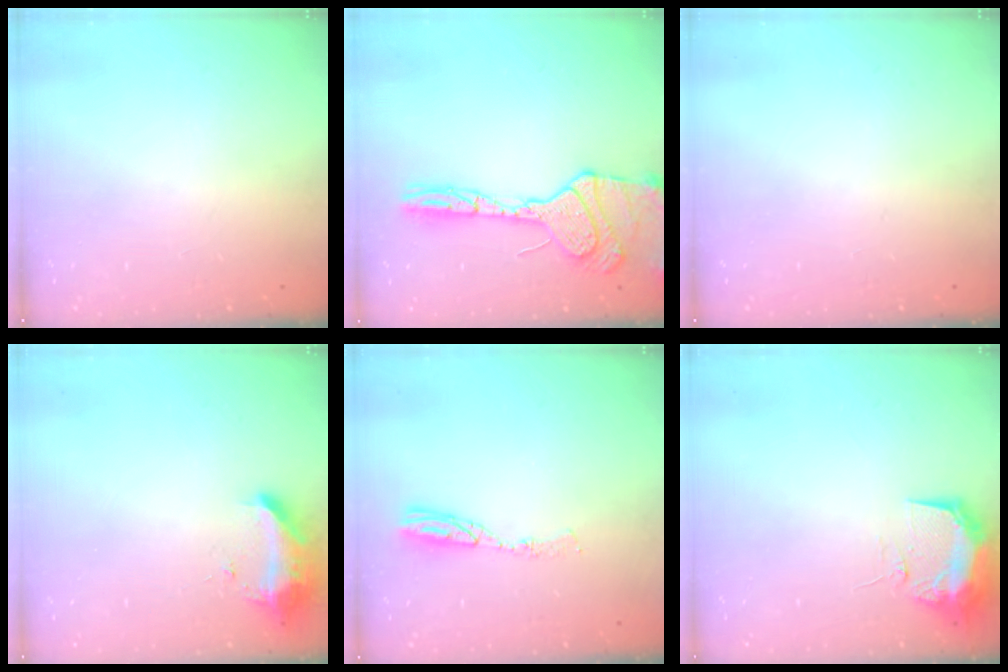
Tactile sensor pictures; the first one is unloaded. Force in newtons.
{"total": 20.2, "press": 19.4, "slide": 5.7}
{"total": 0.0}
{"total": 9.7, "press": 9.6, "slide": 1.0}
{"total": 5.4, "press": 5.4, "slide": 0.5}
{"total": 11.1, "press": 11.0, "slide": 1.2}